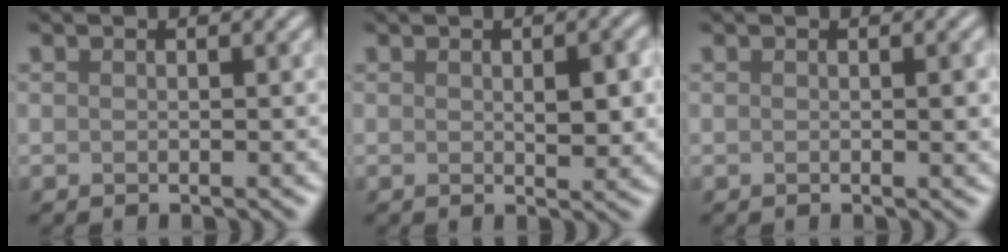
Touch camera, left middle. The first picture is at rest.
{"total": 3.0, "force": [0.2, 1.4, 2.7], "torque": [-0.038, -0.003, 0.006]}
{"total": 0.9, "force": [0.1, 0.1, 0.9], "torque": [-0.011, -0.002, 0.001]}